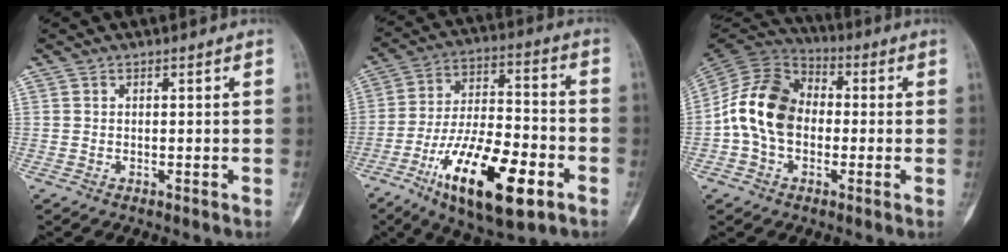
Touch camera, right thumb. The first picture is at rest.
{"total": 21.0, "force": [-9.4, 8.1, 17.0], "torque": [-0.289, 0.046, -0.152]}
{"total": 14.2, "force": [-1.2, 10.3, 9.6], "torque": [-0.167, 0.034, -0.035]}